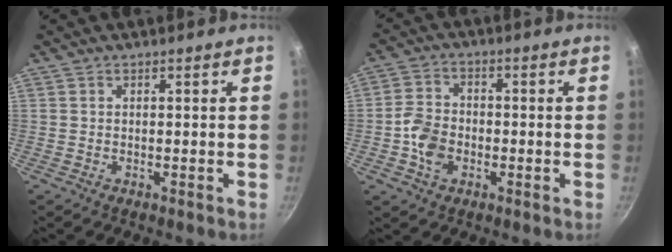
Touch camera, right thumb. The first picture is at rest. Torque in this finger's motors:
{"motor_torque": [1.79, 1.60, 0.25, -0.01, 0.21]}